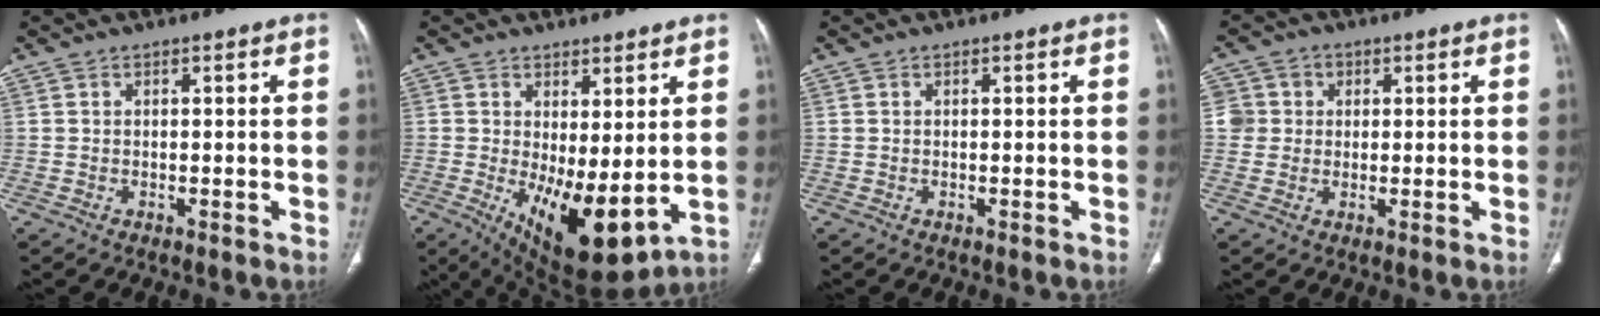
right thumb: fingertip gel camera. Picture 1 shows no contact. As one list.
[{"total": 13.0, "force": [-0.9, 5.4, 11.8], "torque": [-0.177, -0.027, 0.007]}, {"total": 0.0}, {"total": 5.1, "force": [0.9, 5.0, 0.8], "torque": [0.015, 0.008, 0.014]}]